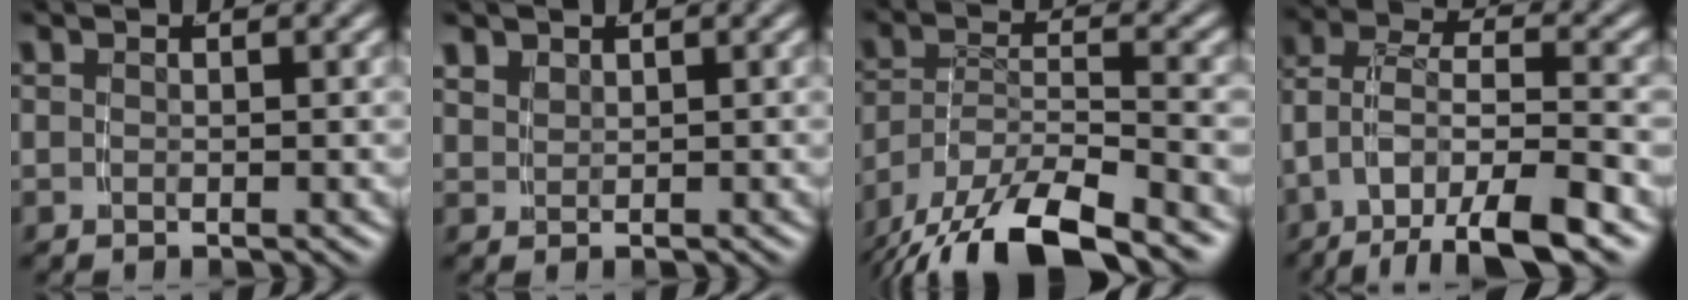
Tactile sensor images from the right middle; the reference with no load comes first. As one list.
[{"total": 1.2, "force": [0.8, 0.6, 0.6], "torque": [-0.014, -0.007, 0.029]}, {"total": 8.8, "force": [-5.5, 4.5, 5.1], "torque": [-0.091, -0.019, -0.087]}, {"total": 8.0, "force": [-3.9, 4.3, 5.5], "torque": [-0.110, -0.037, -0.047]}]